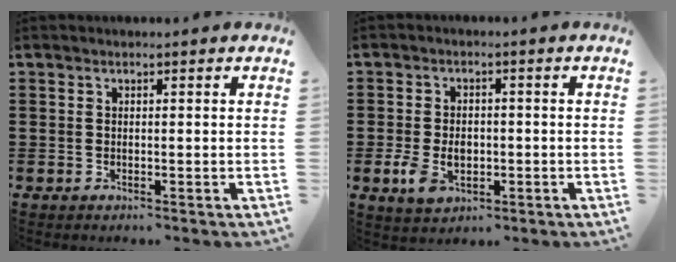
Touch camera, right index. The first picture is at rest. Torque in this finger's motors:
{"motor_torque": [1.85, 0.29, 0.61, 0.13]}